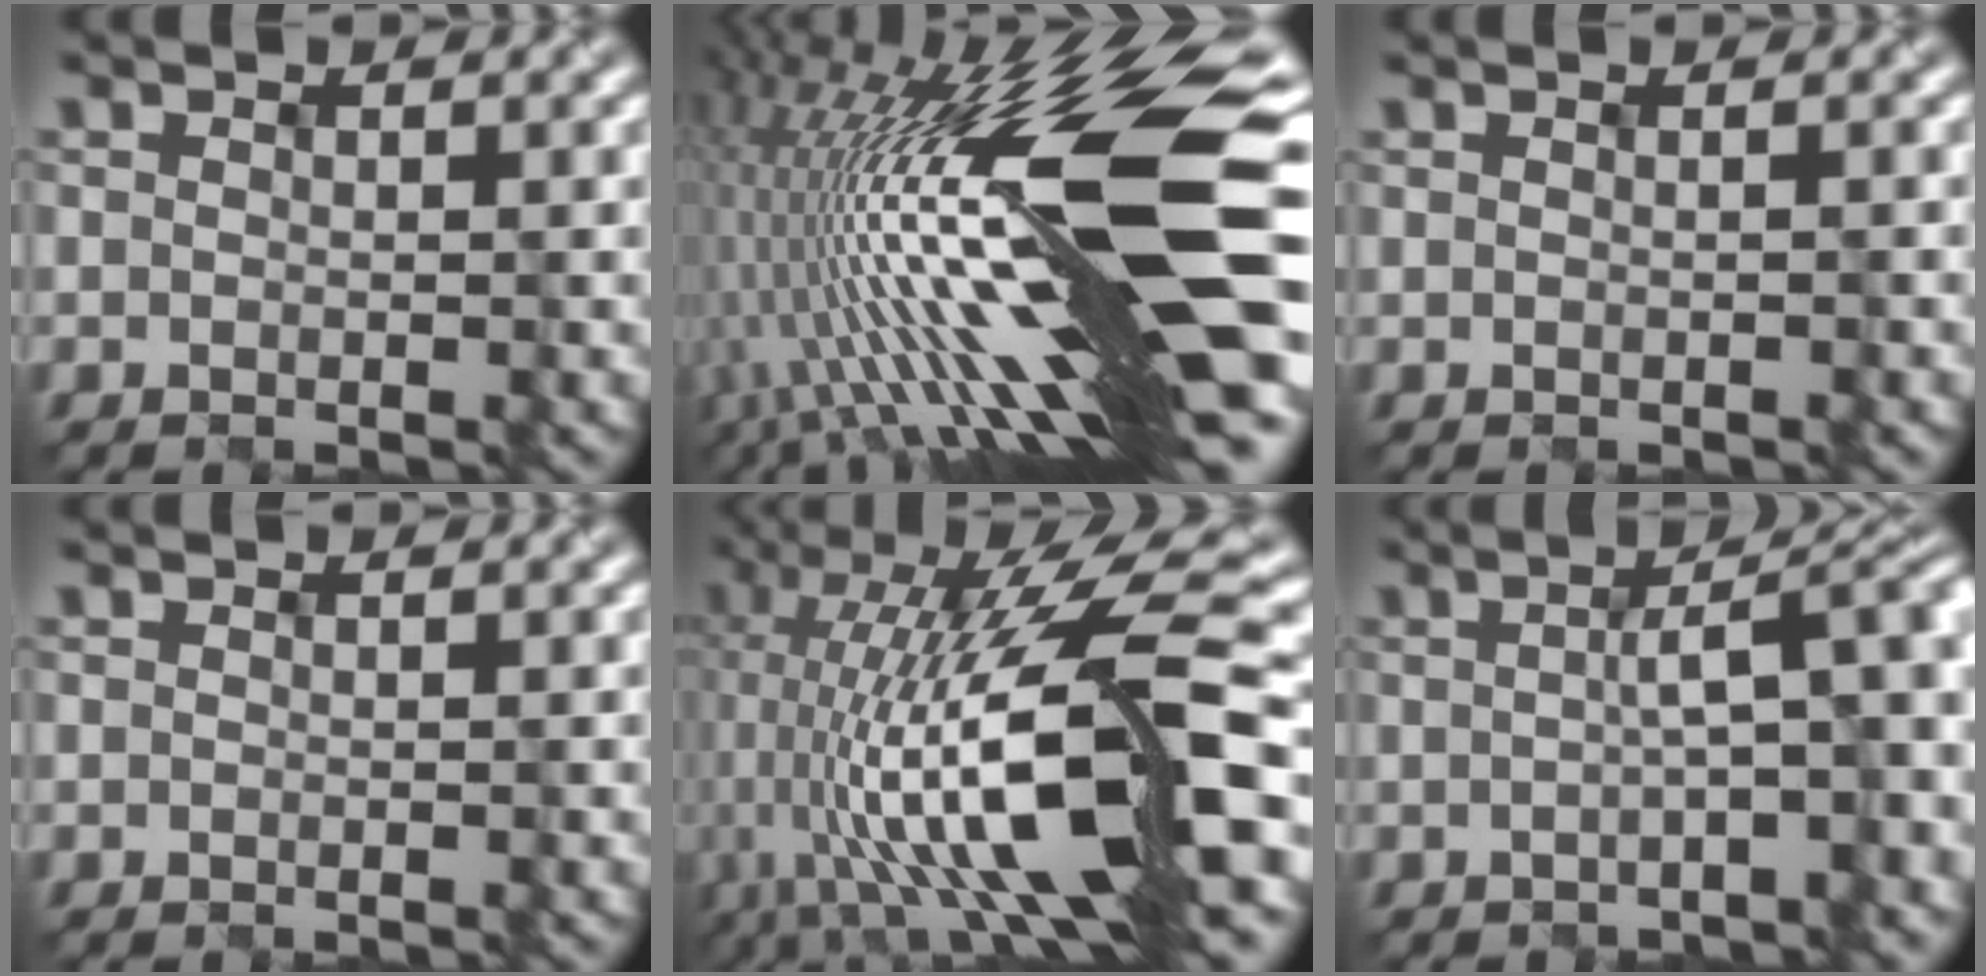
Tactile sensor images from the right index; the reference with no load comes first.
{"total": 18.0, "force": [0.5, 4.6, 17.4], "torque": [-0.303, 0.019, 0.007]}
{"total": 1.5, "force": [0.3, 0.8, 1.2], "torque": [-0.004, 0.004, -0.012]}
{"total": 0.0}
{"total": 15.7, "force": [-2.2, 4.7, 14.8], "torque": [-0.276, 0.030, -0.041]}
{"total": 7.6, "force": [0.1, 2.2, 7.2], "torque": [-0.081, 0.017, 0.006]}